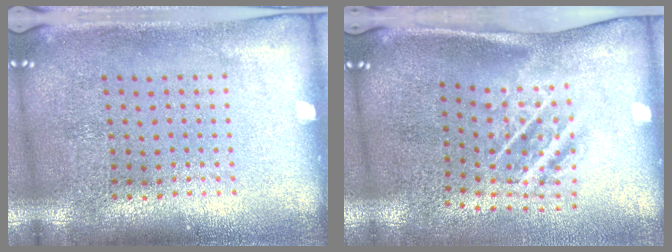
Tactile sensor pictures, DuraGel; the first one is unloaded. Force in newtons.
{"total": 1.8, "press": 1.2, "slide": 1.4}